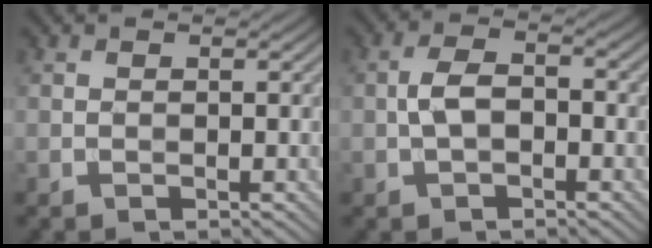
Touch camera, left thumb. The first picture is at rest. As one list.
[{"total": 3.6, "force": [-0.9, 1.9, 2.9], "torque": [-0.061, 0.009, -0.020]}]